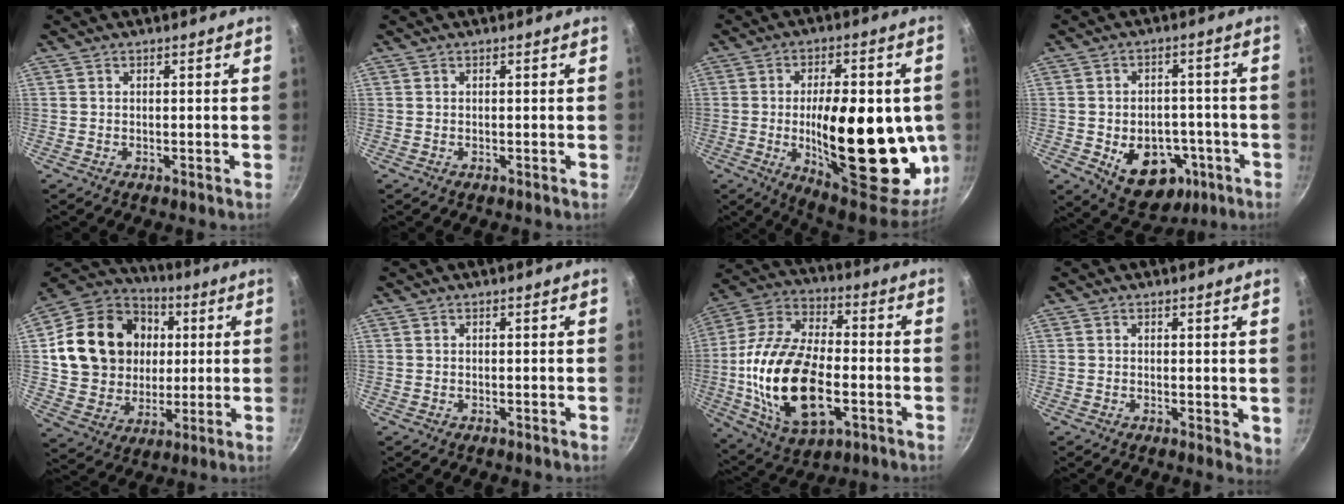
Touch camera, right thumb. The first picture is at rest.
{"total": 0.0}
{"total": 28.4, "force": [-2.3, 11.9, 25.6], "torque": [-0.341, -0.014, -0.021]}
{"total": 13.8, "force": [-4.6, 9.9, 8.4], "torque": [-0.082, 0.022, -0.049]}
{"total": 21.9, "force": [3.7, 18.2, 11.6], "torque": [-0.185, 0.015, 0.072]}
{"total": 0.0}
{"total": 23.5, "force": [-4.3, 12.6, 19.4], "torque": [-0.371, 0.023, -0.077]}
{"total": 2.5, "force": [0.6, 1.4, 2.1], "torque": [-0.022, -0.005, 0.007]}